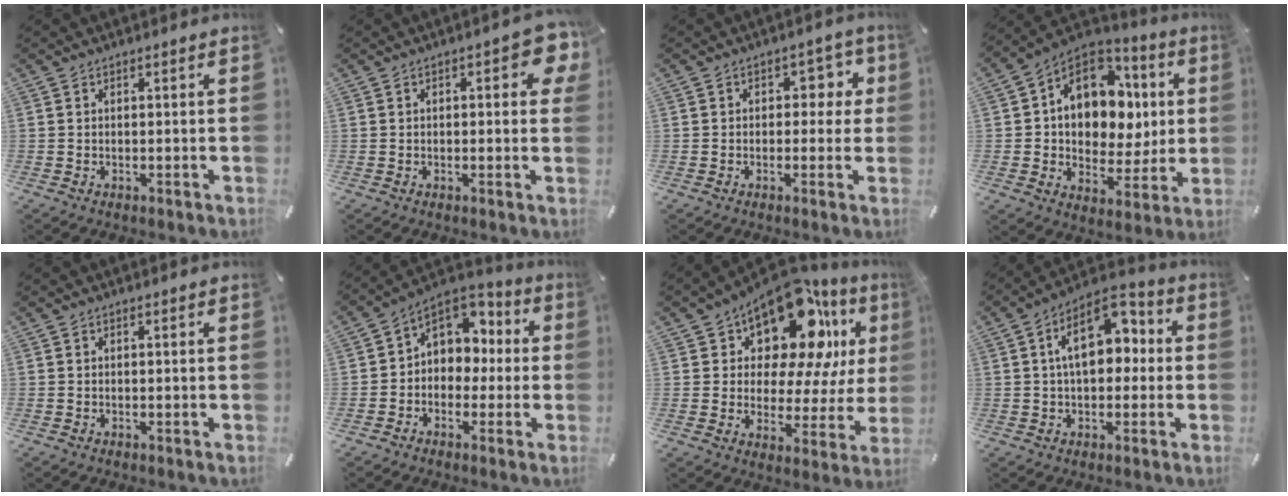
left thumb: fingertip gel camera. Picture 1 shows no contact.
{"total": 6.5, "force": [1.5, 2.8, 5.7], "torque": [-0.068, -0.004, 0.020]}
{"total": 5.5, "force": [0.9, 4.1, 3.6], "torque": [-0.036, 0.000, 0.006]}
{"total": 14.2, "force": [3.8, 11.6, 7.2], "torque": [-0.110, -0.026, 0.079]}
{"total": 0.0}
{"total": 8.6, "force": [1.2, 7.8, 3.5], "torque": [-0.062, -0.004, 0.028]}
{"total": 17.5, "force": [11.5, 8.8, 9.9], "torque": [-0.157, -0.089, 0.196]}
{"total": 12.6, "force": [2.6, 7.9, 9.5], "torque": [-0.141, 0.004, 0.046]}